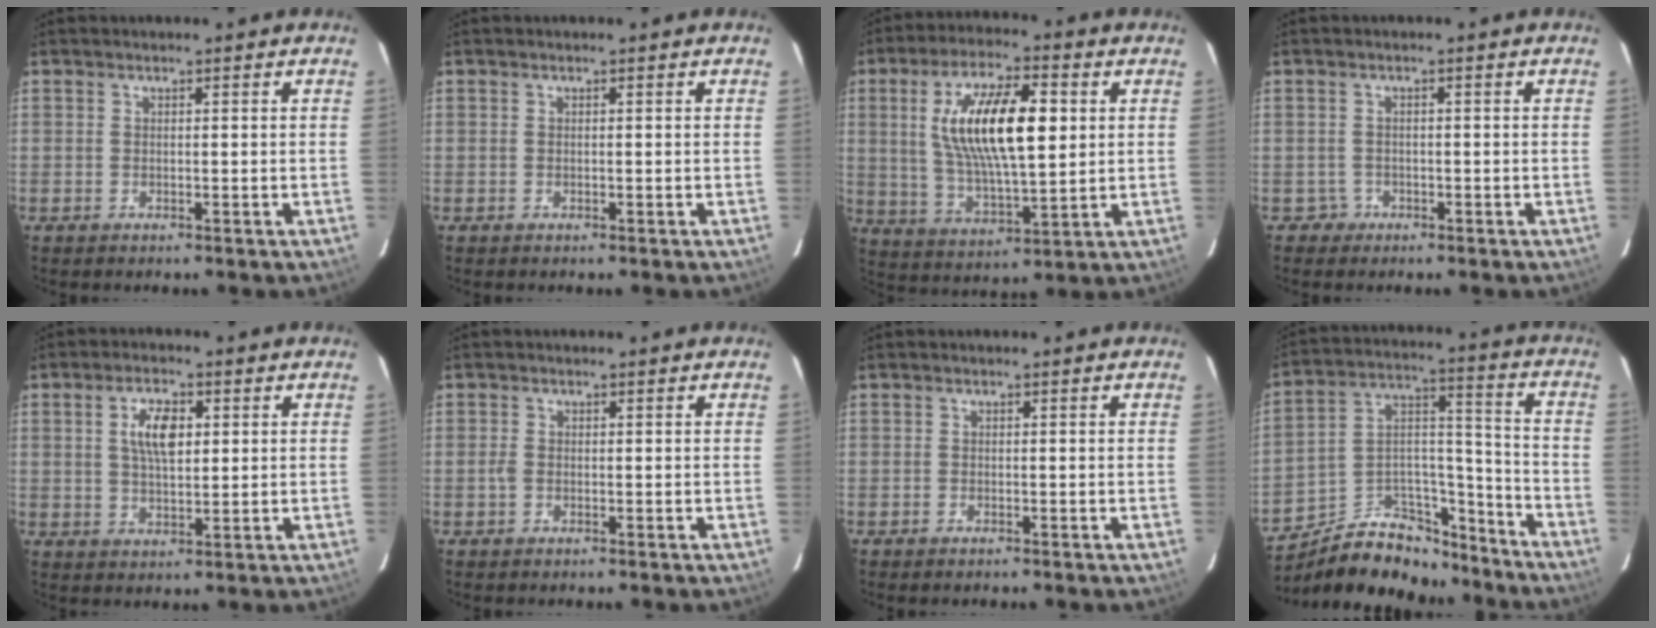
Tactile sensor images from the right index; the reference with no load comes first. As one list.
[{"total": 0.0}, {"total": 16.8, "force": [3.4, 5.7, 15.4], "torque": [-0.284, 0.011, 0.067]}, {"total": 1.8, "force": [-1.0, 1.5, -0.3], "torque": [0.003, 0.008, -0.014]}, {"total": 6.4, "force": [1.6, 2.9, 5.4], "torque": [-0.097, 0.008, 0.031]}, {"total": 1.2, "force": [-0.4, 0.8, 0.8], "torque": [-0.018, 0.002, -0.009]}, {"total": 0.6, "force": [-0.5, 0.3, 0.1], "torque": [-0.002, 0.001, -0.009]}, {"total": 18.3, "force": [-13.8, 9.2, 7.8], "torque": [-0.147, 0.065, -0.204]}]